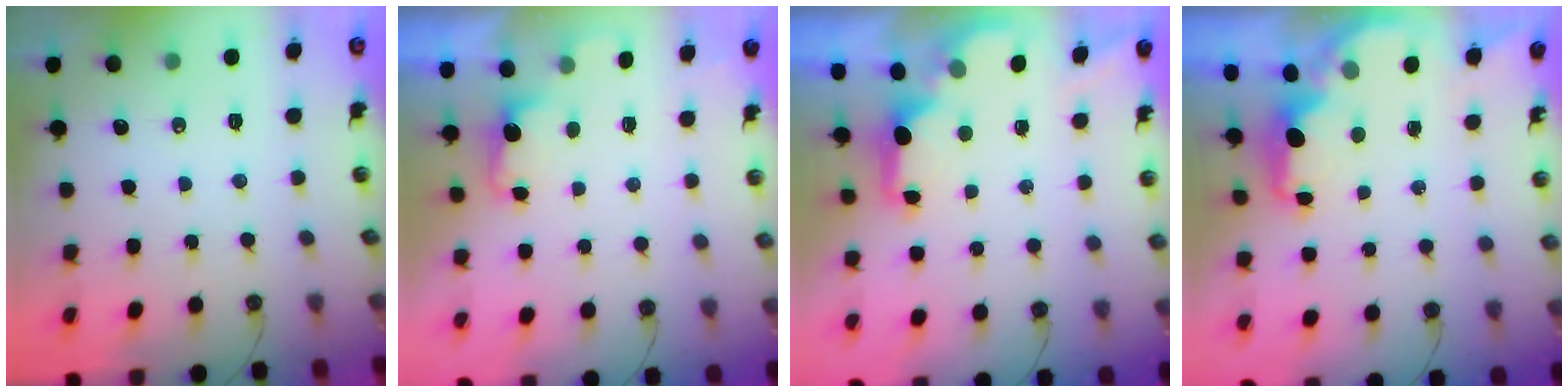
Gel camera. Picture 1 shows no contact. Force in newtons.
{"total": 1.9, "press": 1.6, "slide": 0.9}
{"total": 2.1, "press": 1.9, "slide": 0.8}
{"total": 2.6, "press": 2.5, "slide": 0.6}